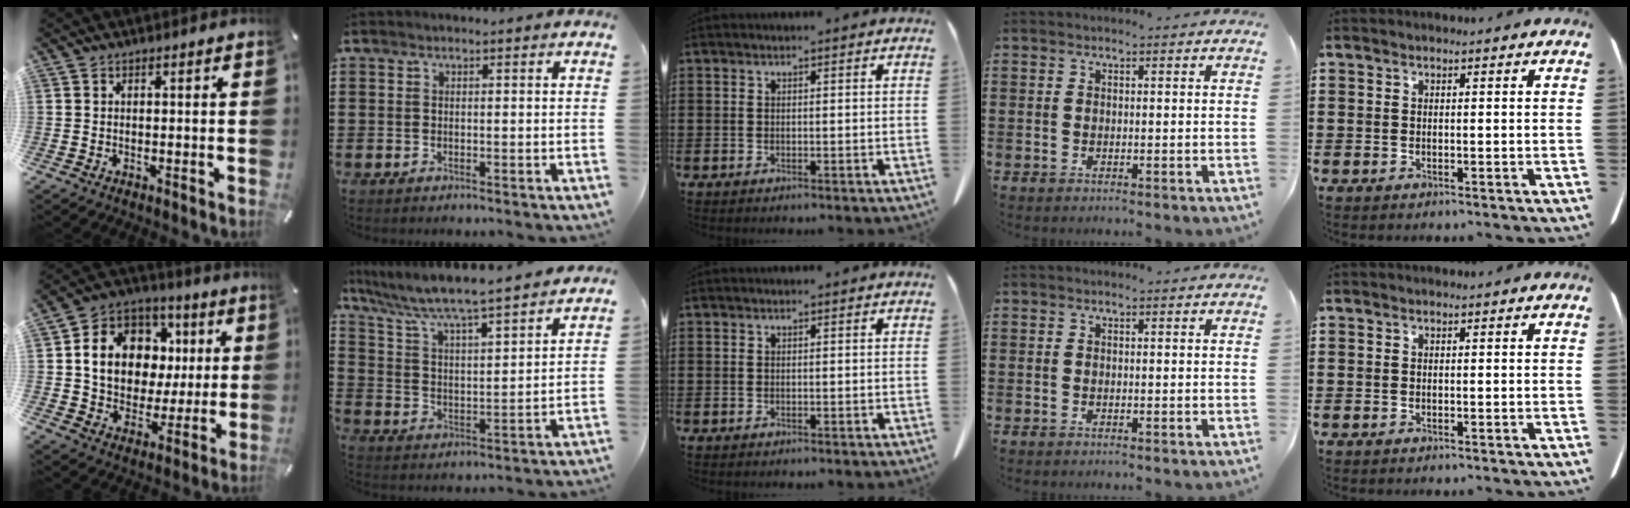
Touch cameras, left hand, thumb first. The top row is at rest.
{"thumb": {"total": 14.9, "force": [2.2, 12.5, 7.9], "torque": [-0.151, 0.002, 0.049]}, "index": {"total": 5.7, "force": [5.2, 0.0, 2.4], "torque": [-0.073, -0.039, 0.080]}}